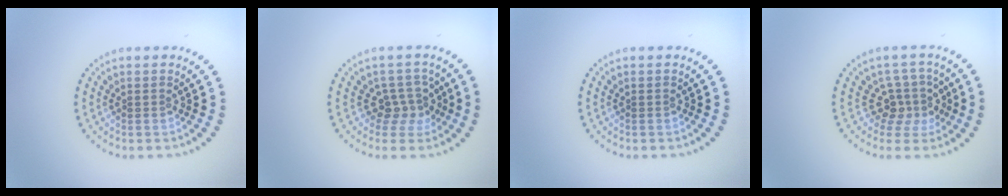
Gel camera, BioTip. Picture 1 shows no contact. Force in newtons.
{"total": 2.5, "press": 1.9, "slide": 1.6}
{"total": 0.0}
{"total": 3.0, "press": 2.3, "slide": 2.0}